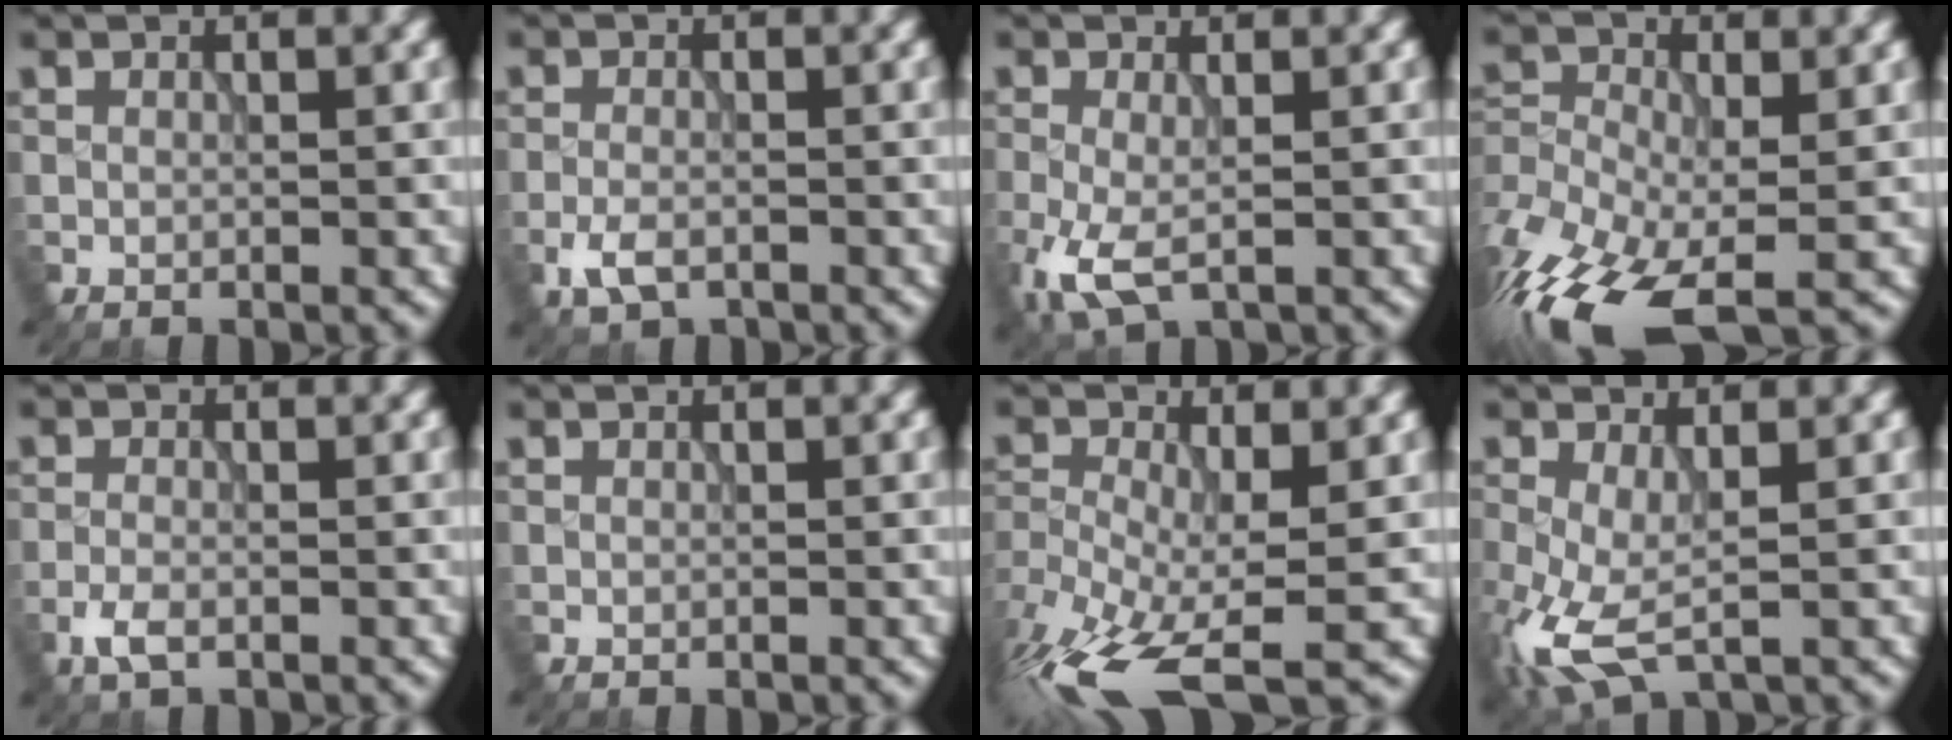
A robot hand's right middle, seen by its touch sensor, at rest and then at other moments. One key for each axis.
{"total": 2.4, "fx": -1.4, "fy": 1.2, "fz": 1.6, "tx": -0.035, "ty": -0.005, "tz": -0.029}
{"total": 4.0, "fx": -1.2, "fy": 1.9, "fz": 3.3, "tx": -0.087, "ty": -0.013, "tz": -0.024}
{"total": 13.5, "fx": -7.4, "fy": 6.5, "fz": 9.1, "tx": -0.199, "ty": -0.028, "tz": -0.124}
{"total": 2.1, "fx": -1.2, "fy": 0.8, "fz": 1.4, "tx": -0.033, "ty": -0.004, "tz": -0.028}
{"total": 0.0}
{"total": 12.3, "fx": -6.2, "fy": 5.4, "fz": 9.1, "tx": -0.207, "ty": -0.036, "tz": -0.093}
{"total": 5.9, "fx": -1.4, "fy": 2.6, "fz": 5.1, "tx": -0.140, "ty": -0.016, "tz": -0.030}